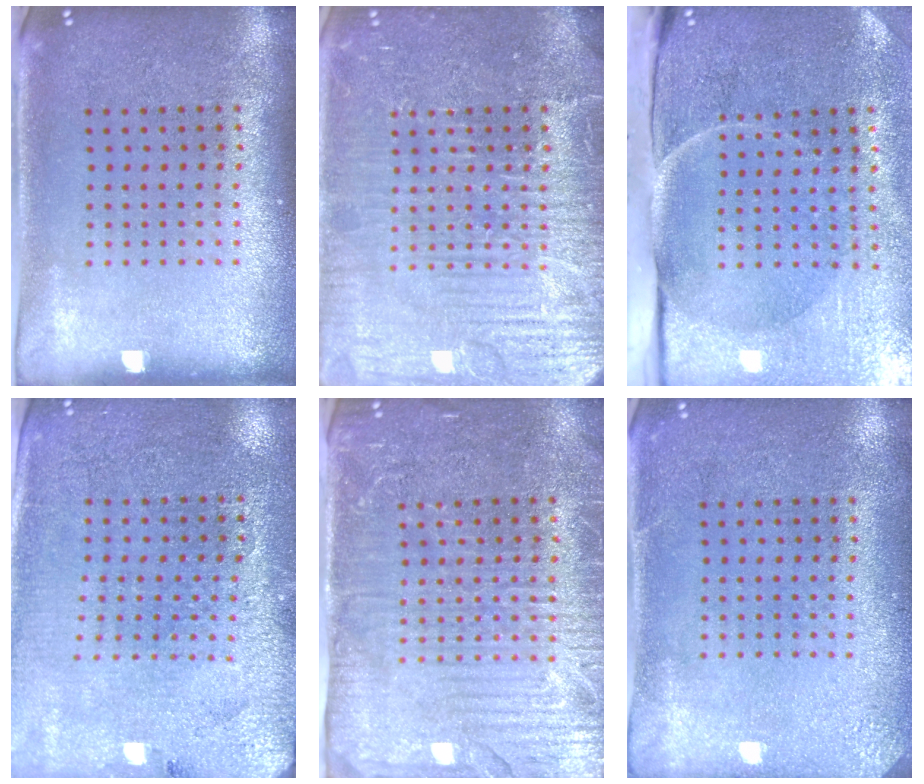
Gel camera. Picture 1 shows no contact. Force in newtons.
{"total": 7.0, "press": 6.9, "slide": 0.9}
{"total": 5.0, "press": 3.9, "slide": 3.1}
{"total": 2.8, "press": 2.8, "slide": 0.5}
{"total": 4.3, "press": 3.9, "slide": 1.6}
{"total": 2.4, "press": 2.4, "slide": 0.3}